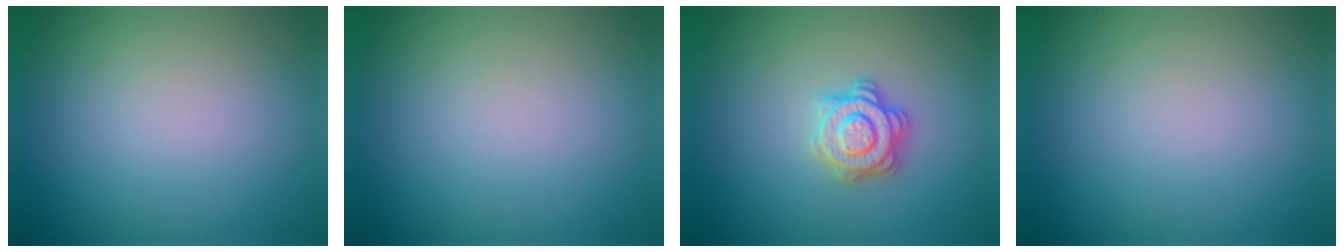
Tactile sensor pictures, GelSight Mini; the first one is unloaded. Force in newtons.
{"total": 0.0}
{"total": 2.8, "press": 2.8, "slide": 0.2}
{"total": 0.0}